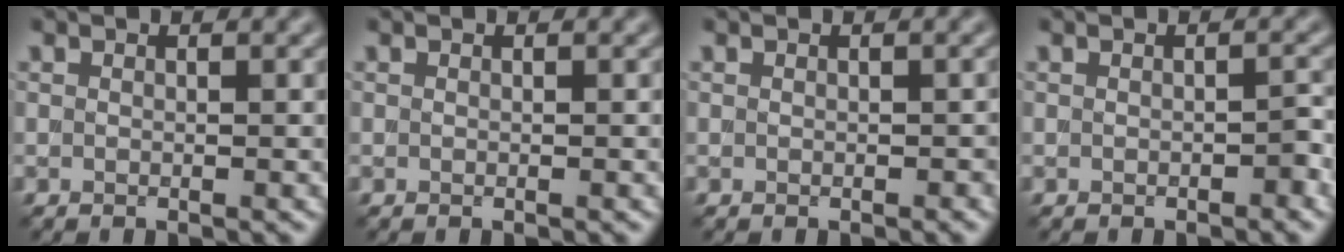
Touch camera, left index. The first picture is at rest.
{"total": 0.0}
{"total": 0.5, "force": [-0.1, 0.5, 0.2], "torque": [-0.003, -0.004, -0.001]}
{"total": 0.9, "force": [-0.4, 0.4, 0.7], "torque": [-0.010, 0.001, -0.003]}